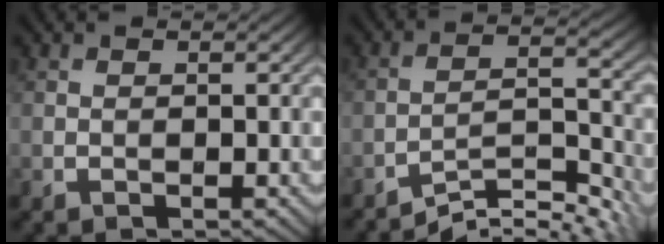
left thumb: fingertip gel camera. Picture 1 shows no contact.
{"total": 6.4, "force": [-5.9, 0.4, 2.5], "torque": [-0.046, 0.001, -0.100]}